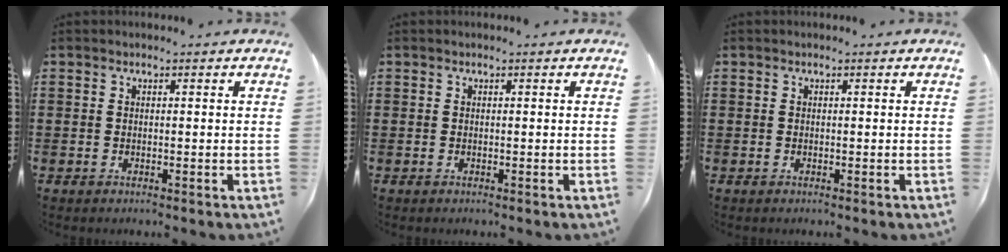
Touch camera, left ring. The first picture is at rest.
{"total": 0.0}
{"total": 0.0}